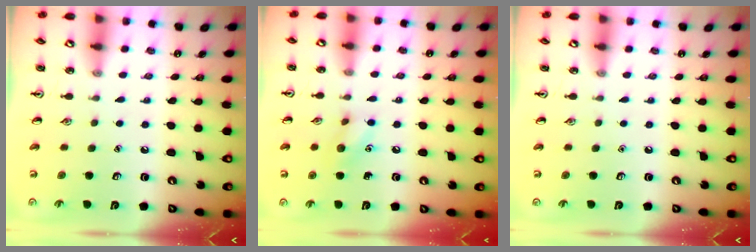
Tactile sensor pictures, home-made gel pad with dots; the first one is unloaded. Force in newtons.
{"total": 7.5, "press": 7.4, "slide": 1.3}
{"total": 0.0}